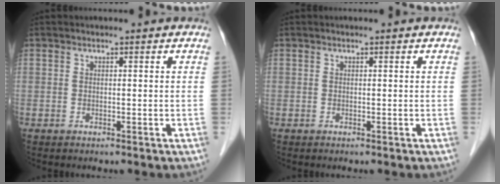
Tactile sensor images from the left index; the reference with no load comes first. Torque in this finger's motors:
{"motor_torque": [-0.02, 0.02, 0.01, 0.00]}